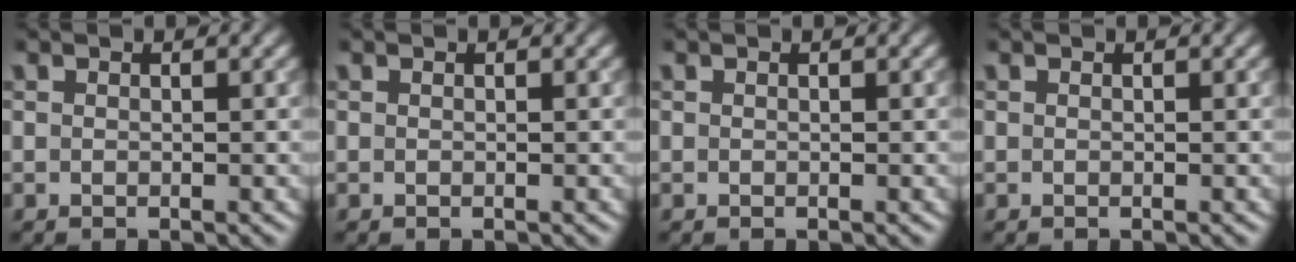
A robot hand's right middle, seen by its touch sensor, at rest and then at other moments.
{"total": 0.0}
{"total": 0.0}
{"total": 0.0}